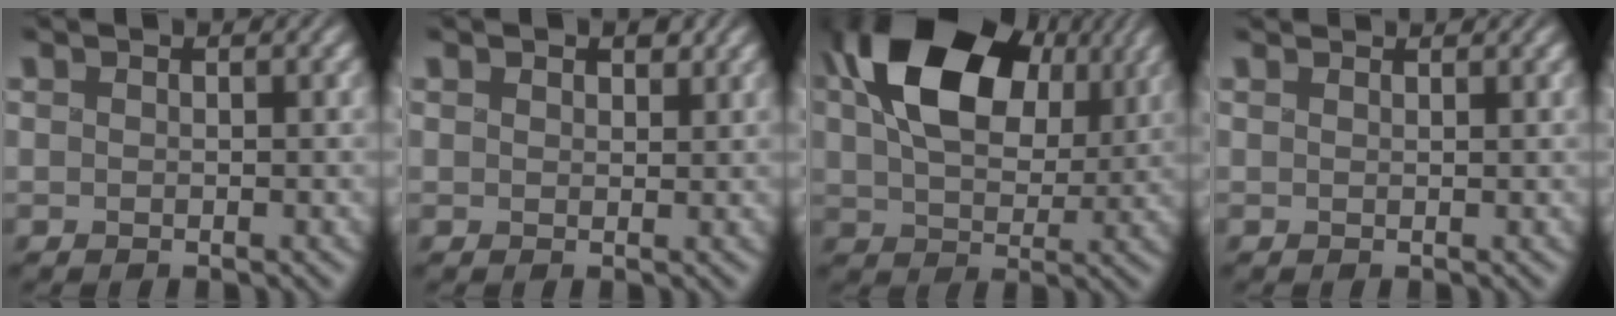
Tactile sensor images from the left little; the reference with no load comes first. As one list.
[{"total": 1.6, "force": [0.9, 1.1, 0.8], "torque": [-0.025, -0.004, 0.016]}, {"total": 13.5, "force": [4.8, 8.5, 9.3], "torque": [-0.182, 0.014, 0.083]}, {"total": 1.2, "force": [1.2, 0.2, 0.3], "torque": [-0.013, 0.008, 0.022]}]